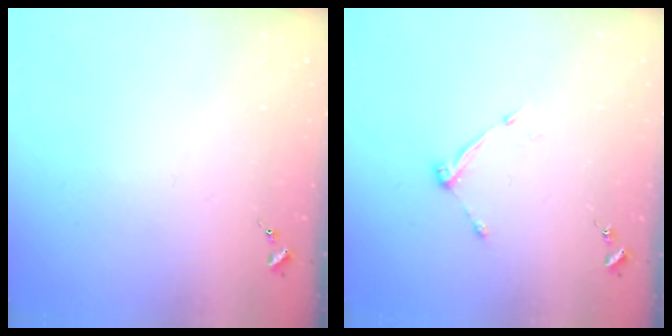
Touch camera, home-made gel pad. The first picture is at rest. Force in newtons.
{"total": 5.1, "press": 5.1, "slide": 0.6}